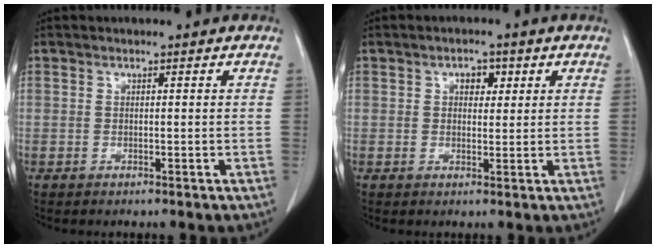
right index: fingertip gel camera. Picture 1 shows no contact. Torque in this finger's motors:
{"motor_torque": [0.07, 0.09, 0.04, 0.00]}